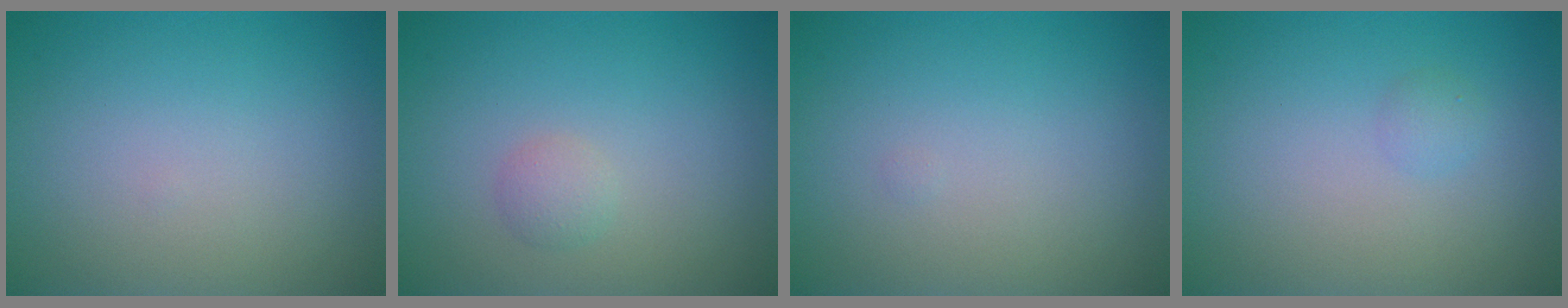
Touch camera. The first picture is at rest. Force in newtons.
{"total": 1.2, "press": 1.2, "slide": 0.1}
{"total": 0.0}
{"total": 0.9, "press": 0.9, "slide": 0.0}